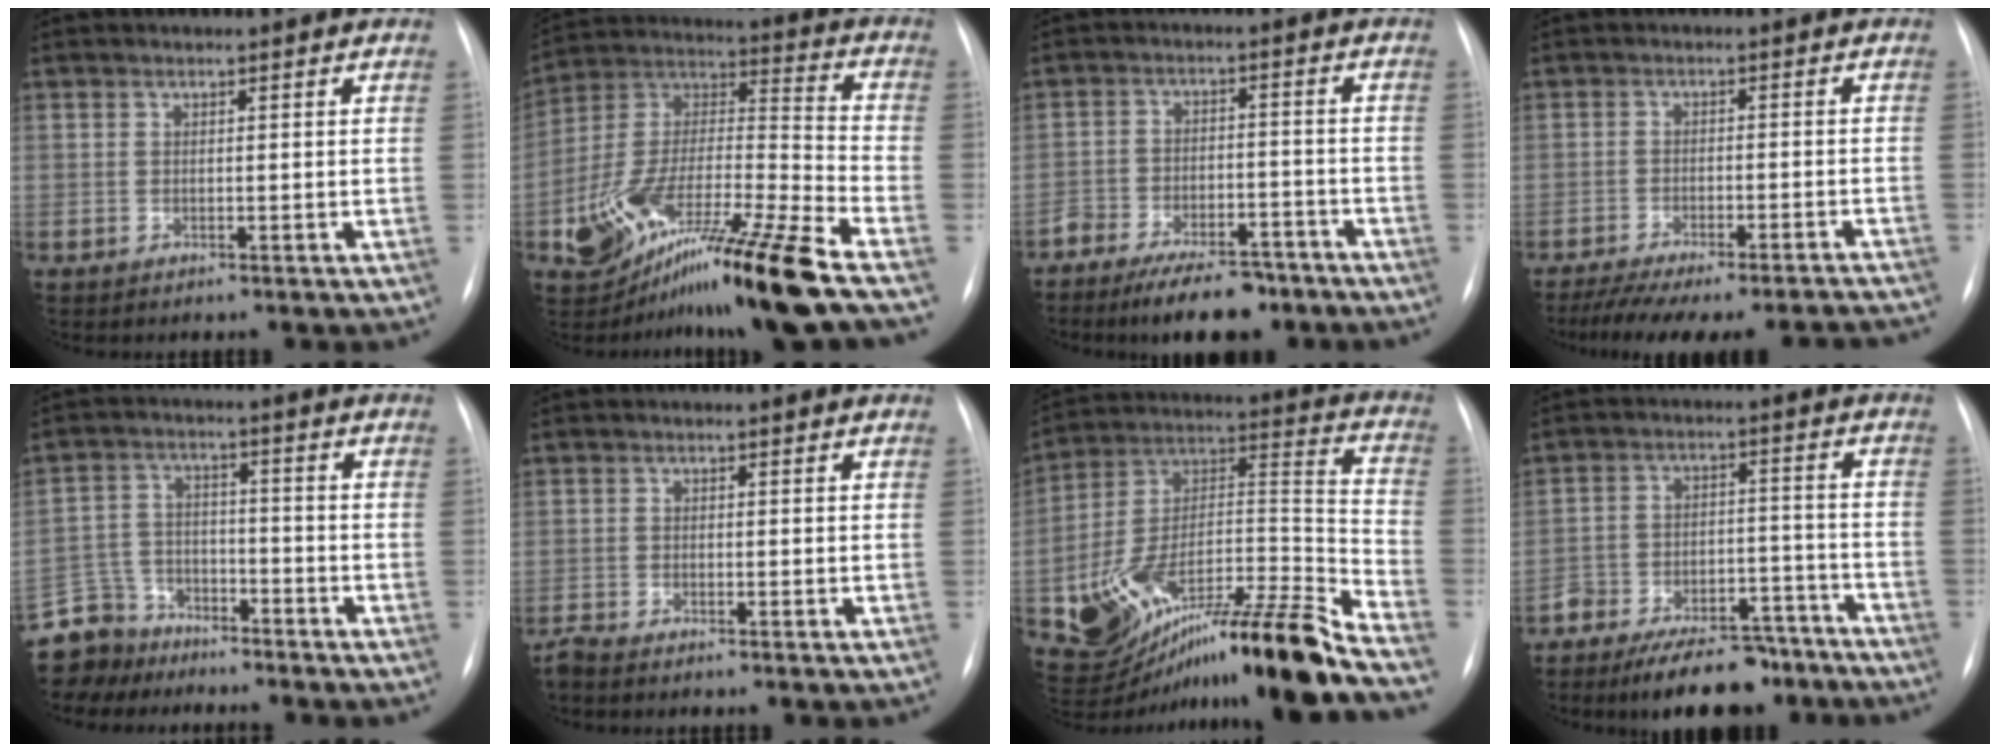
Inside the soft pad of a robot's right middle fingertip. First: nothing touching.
{"total": 19.8, "force": [-12.8, 0.9, 15.0], "torque": [-0.278, -0.018, -0.221]}
{"total": 10.1, "force": [-7.9, 3.9, 5.0], "torque": [-0.074, 0.007, -0.124]}
{"total": 18.6, "force": [-17.1, 2.5, 6.9], "torque": [-0.097, -0.009, -0.222]}
{"total": 8.3, "force": [-7.2, 4.1, -0.4], "torque": [0.000, 0.015, -0.136]}
{"total": 1.2, "force": [-1.2, -0.1, 0.3], "torque": [-0.013, -0.006, -0.023]}
{"total": 25.1, "force": [-17.7, 1.5, 17.7], "torque": [-0.278, 0.008, -0.293]}
{"total": 13.0, "force": [-10.7, 5.1, 5.2], "torque": [-0.057, 0.034, -0.161]}